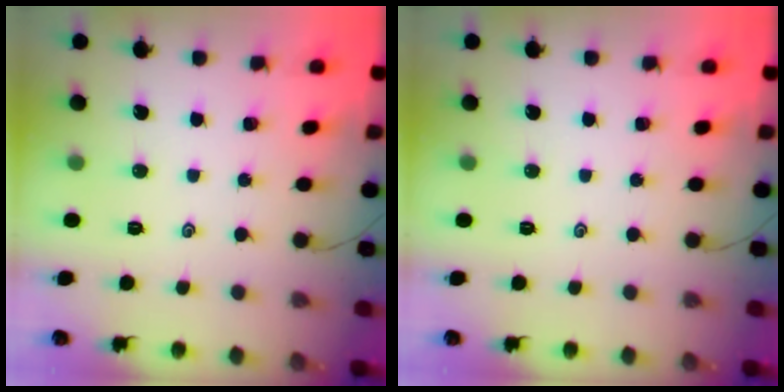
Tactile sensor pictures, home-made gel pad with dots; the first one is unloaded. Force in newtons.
{"total": 0.0}